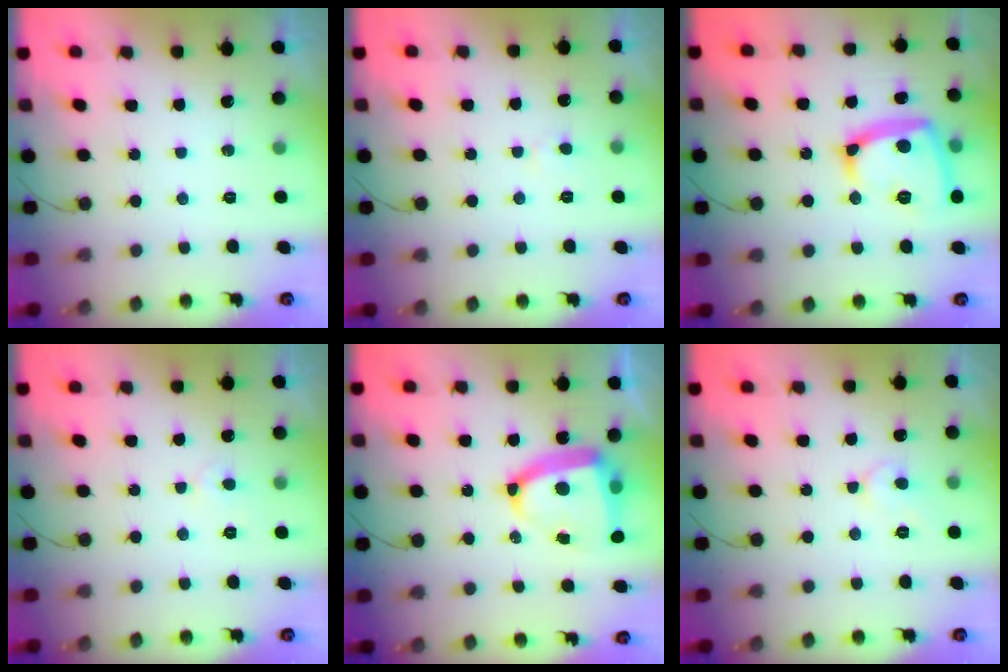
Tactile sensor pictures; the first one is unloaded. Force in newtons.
{"total": 1.8, "press": 1.7, "slide": 0.2}
{"total": 16.1, "press": 16.0, "slide": 1.6}
{"total": 3.1, "press": 3.0, "slide": 0.4}
{"total": 14.6, "press": 14.5, "slide": 1.7}
{"total": 4.7, "press": 4.7, "slide": 0.5}